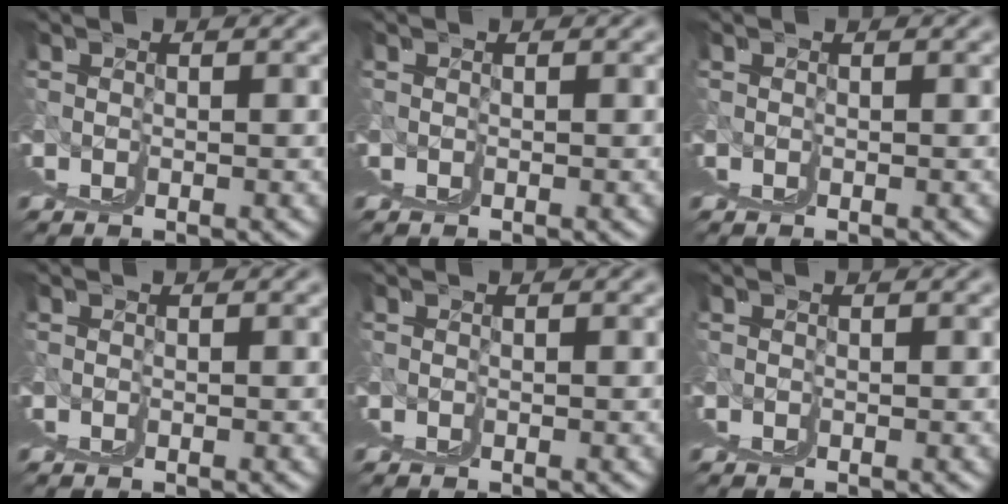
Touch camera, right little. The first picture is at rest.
{"total": 0.0}
{"total": 0.0}
{"total": 0.0}
{"total": 0.0}
{"total": 0.0}